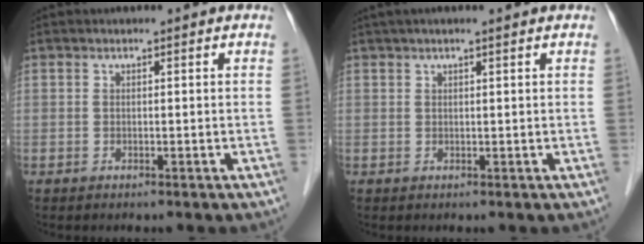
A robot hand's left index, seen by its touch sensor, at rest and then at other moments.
{"total": 4.8, "force": [3.9, 0.0, 2.8], "torque": [-0.043, 0.033, 0.059]}